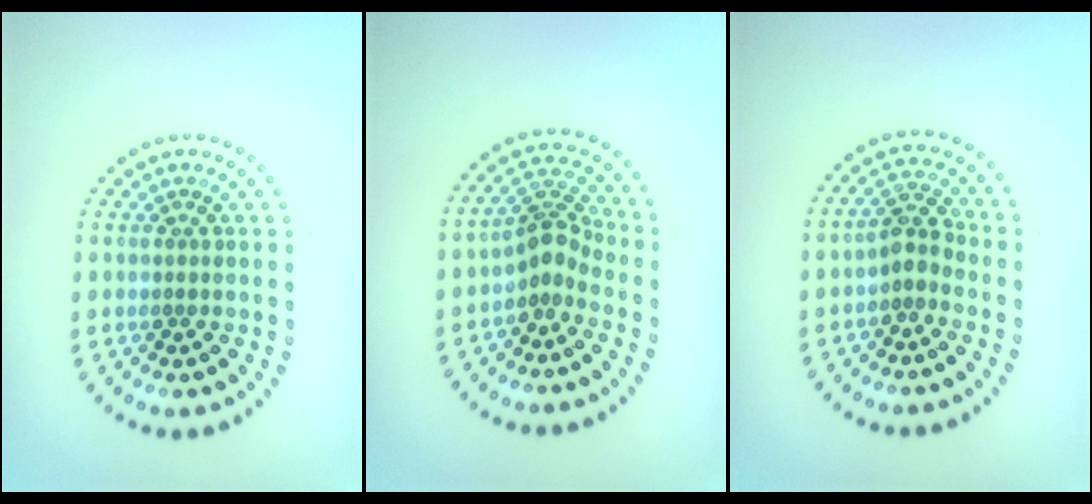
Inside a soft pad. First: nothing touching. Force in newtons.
{"total": 2.7, "press": 1.9, "slide": 1.9}
{"total": 2.0, "press": 1.7, "slide": 1.1}